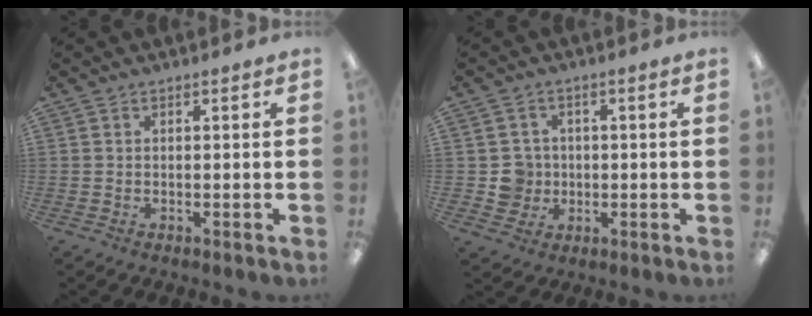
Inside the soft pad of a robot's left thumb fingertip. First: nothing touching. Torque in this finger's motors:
{"motor_torque": [-0.07, 0.07, 0.04, -0.03, 0.00]}